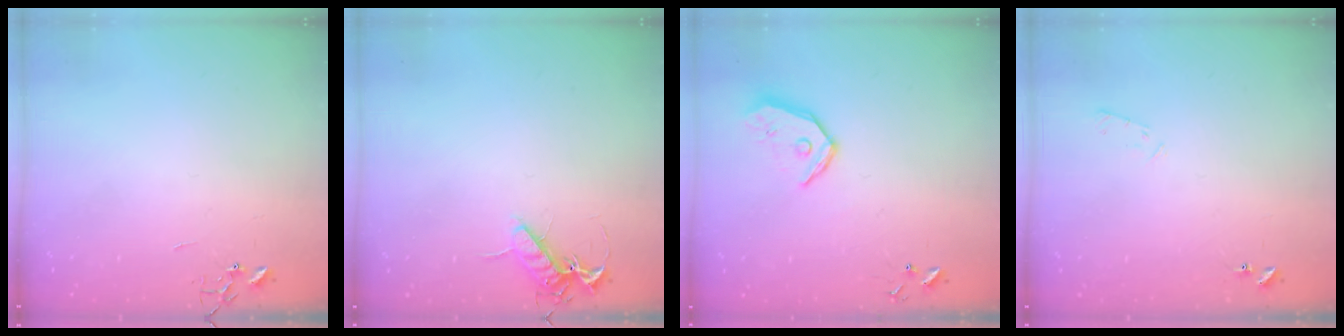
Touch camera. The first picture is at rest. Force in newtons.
{"total": 9.3, "press": 9.2, "slide": 1.3}
{"total": 12.3, "press": 12.1, "slide": 1.9}
{"total": 5.3, "press": 5.2, "slide": 0.9}